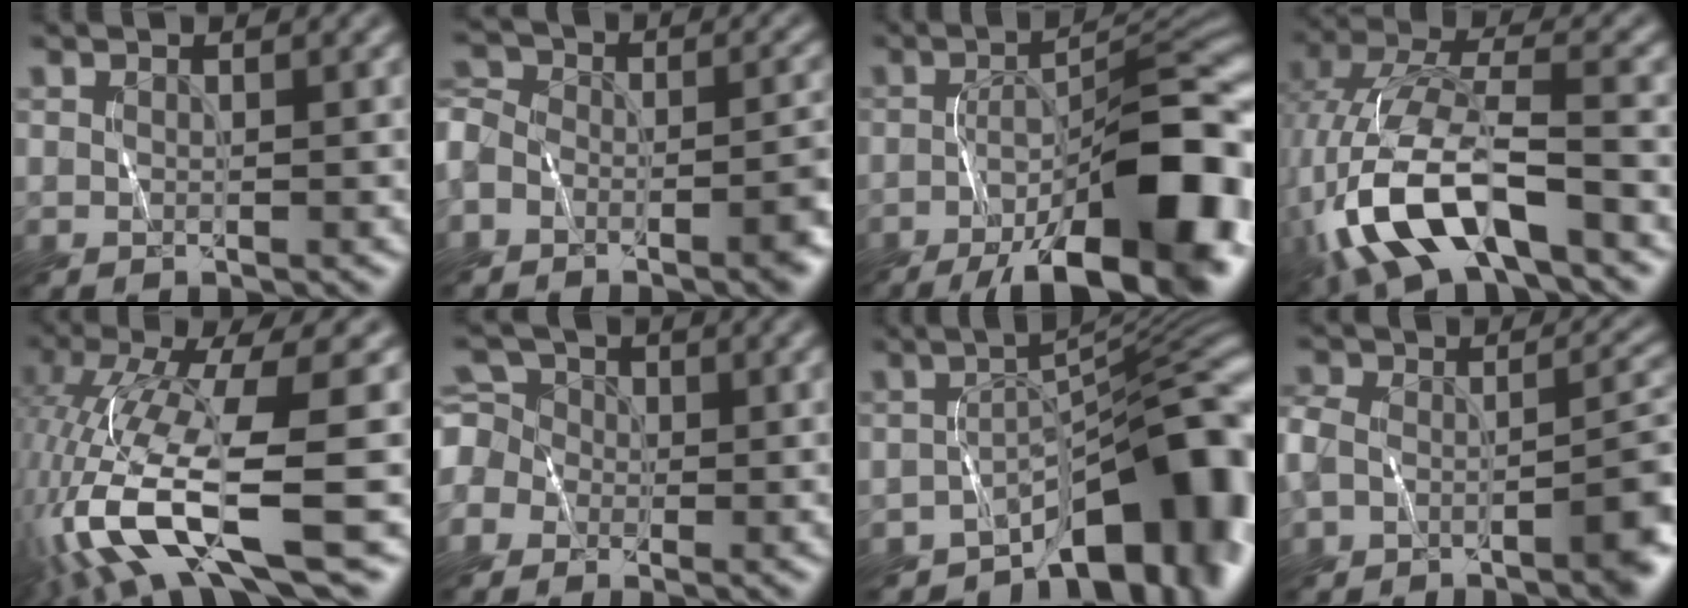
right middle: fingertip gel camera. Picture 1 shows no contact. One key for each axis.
{"total": 7.9, "fx": -4.9, "fy": 4.3, "fz": 4.4, "tx": -0.055, "ty": 0.011, "tz": -0.084}
{"total": 15.8, "fx": -8.6, "fy": 4.8, "fz": 12.3, "tx": -0.167, "ty": 0.012, "tz": -0.141}
{"total": 10.5, "fx": -5.1, "fy": 4.2, "fz": 8.1, "tx": -0.184, "ty": 0.009, "tz": -0.101}
{"total": 11.8, "fx": -5.4, "fy": 2.3, "fz": 10.2, "tx": -0.218, "ty": -0.003, "tz": -0.093}
{"total": 4.1, "fx": -0.3, "fy": 3.7, "fz": 1.8, "tx": -0.054, "ty": 0.028, "tz": -0.021}
{"total": 11.4, "fx": -6.9, "fy": 5.2, "fz": 7.6, "tx": -0.074, "ty": 0.007, "tz": -0.115}
{"total": 6.4, "fx": -3.6, "fy": 3.1, "fz": 4.3, "tx": -0.066, "ty": 0.004, "tz": -0.071}